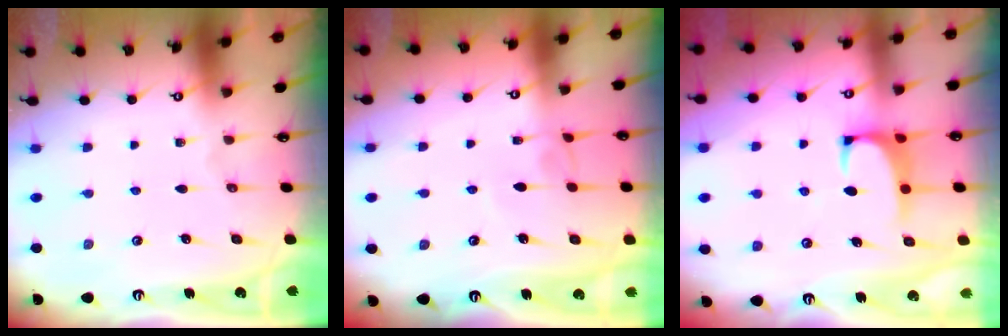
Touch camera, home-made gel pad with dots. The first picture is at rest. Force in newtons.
{"total": 3.1, "press": 3.1, "slide": 0.1}
{"total": 1.3, "press": 1.0, "slide": 0.7}